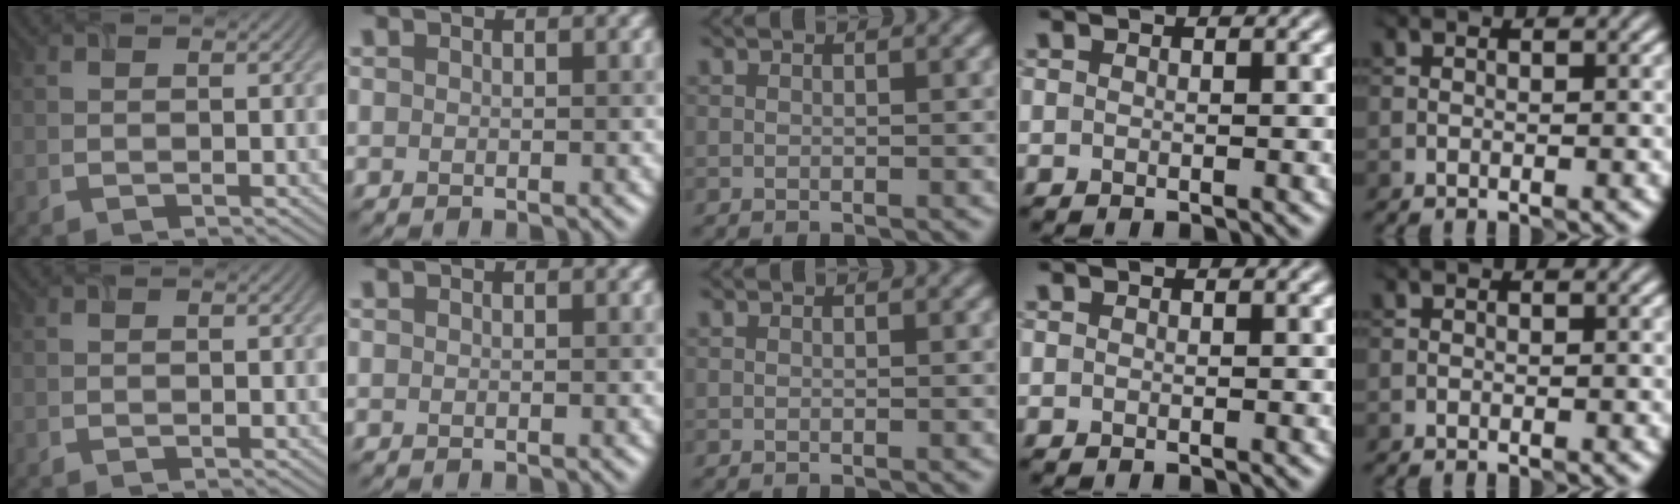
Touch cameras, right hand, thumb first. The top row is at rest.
{}